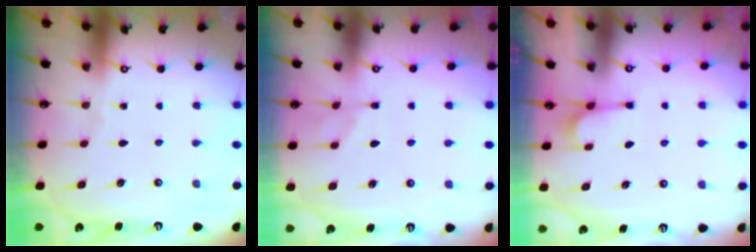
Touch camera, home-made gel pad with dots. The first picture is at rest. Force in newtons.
{"total": 1.6, "press": 1.0, "slide": 1.2}
{"total": 2.8, "press": 2.7, "slide": 0.8}